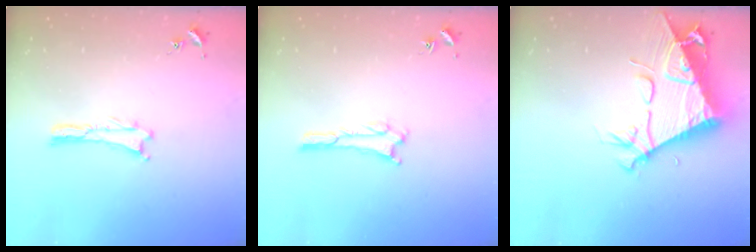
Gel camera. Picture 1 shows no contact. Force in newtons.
{"total": 1.5, "press": 1.5, "slide": 0.2}
{"total": 9.4, "press": 9.4, "slide": 0.9}